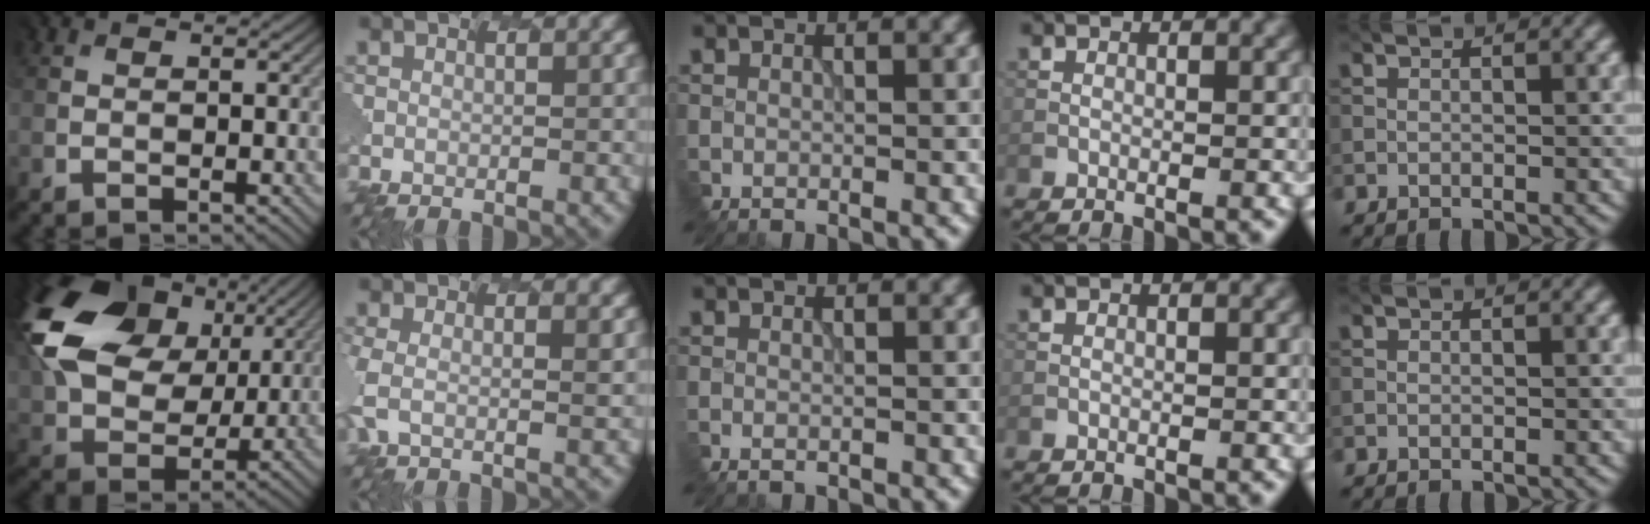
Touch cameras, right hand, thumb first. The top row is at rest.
{"thumb": {"total": 19.1, "force": [7.1, 13.1, 12.0], "torque": [-0.280, 0.038, 0.129]}, "index": {"total": 1.5, "force": [0.7, 0.1, 1.3], "torque": [-0.026, 0.008, -0.010]}, "middle": {"total": 0.7, "force": [-0.3, 0.4, 0.4], "torque": [0.008, 0.004, -0.009]}}